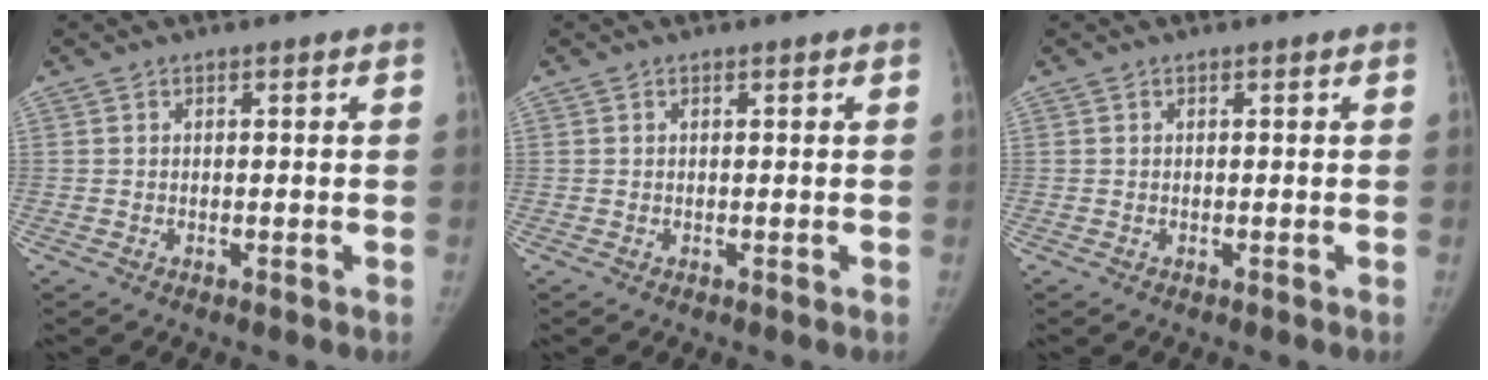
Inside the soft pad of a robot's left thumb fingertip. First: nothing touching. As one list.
[{"total": 0.0}, {"total": 0.0}]